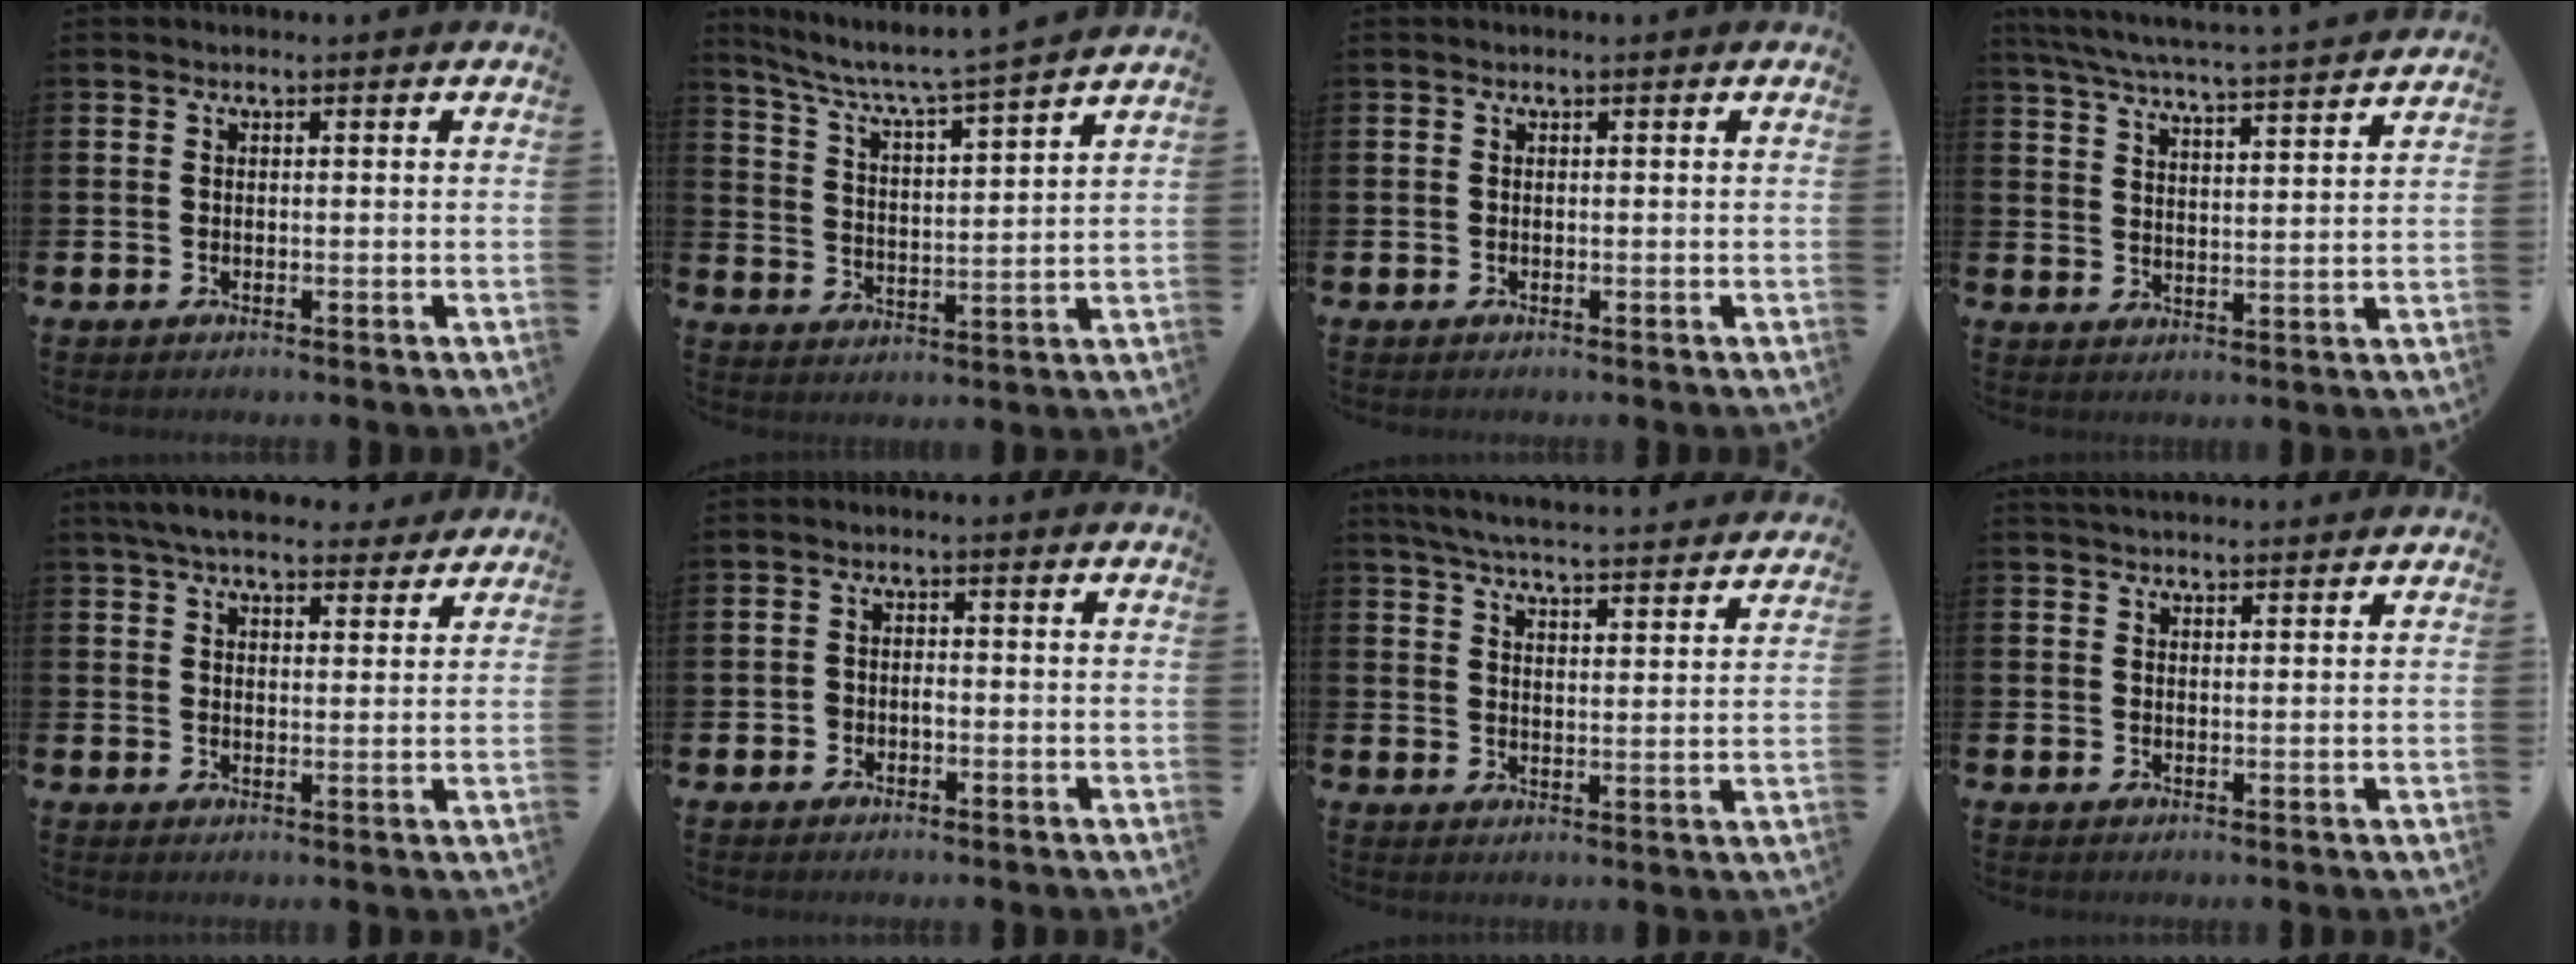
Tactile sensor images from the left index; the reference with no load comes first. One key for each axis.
{"total": 6.0, "fx": 5.6, "fy": -0.5, "fz": 2.0, "tx": -0.069, "ty": -0.047, "tz": 0.090}
{"total": 0.0}
{"total": 6.2, "fx": 6.0, "fy": 0.0, "fz": 1.7, "tx": -0.058, "ty": -0.046, "tz": 0.104}
{"total": 6.5, "fx": 6.0, "fy": 1.4, "fz": 2.0, "tx": -0.053, "ty": -0.020, "tz": 0.109}
{"total": 1.5, "fx": -0.6, "fy": 1.2, "fz": 0.7, "tx": -0.002, "ty": 0.000, "tz": -0.016}
{"total": 6.0, "fx": 5.8, "fy": 0.3, "fz": 1.4, "tx": -0.044, "ty": -0.045, "tz": 0.100}
{"total": 3.0, "fx": 3.0, "fy": 0.2, "fz": 0.2, "tx": -0.008, "ty": -0.012, "tz": 0.055}